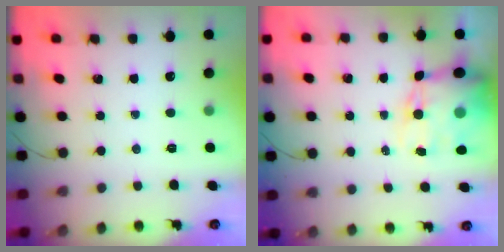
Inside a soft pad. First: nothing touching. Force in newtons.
{"total": 15.0, "press": 14.6, "slide": 3.4}